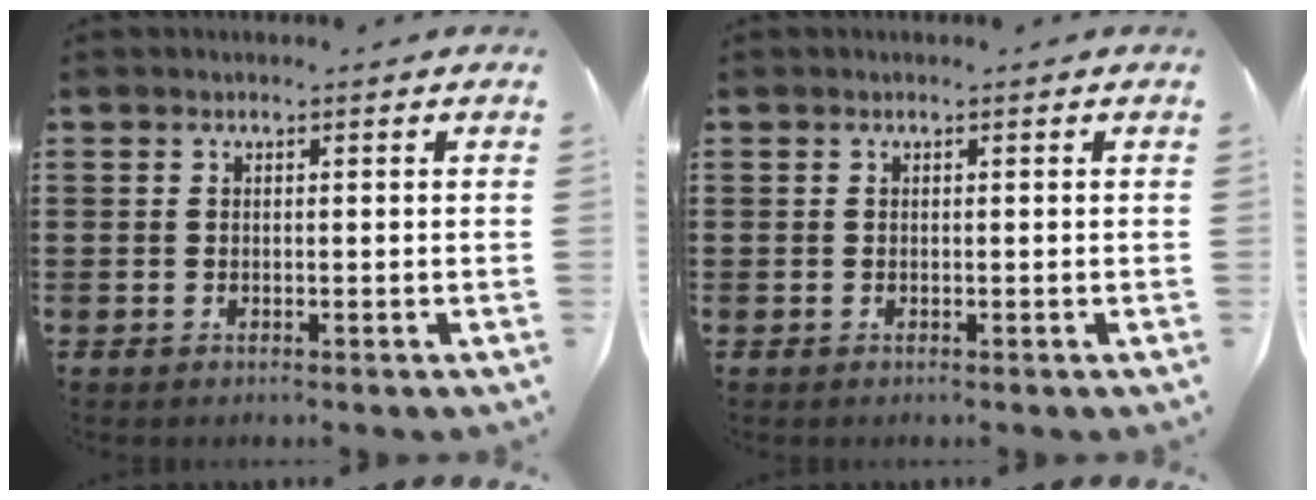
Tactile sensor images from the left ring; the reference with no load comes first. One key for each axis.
{"total": 0.0}